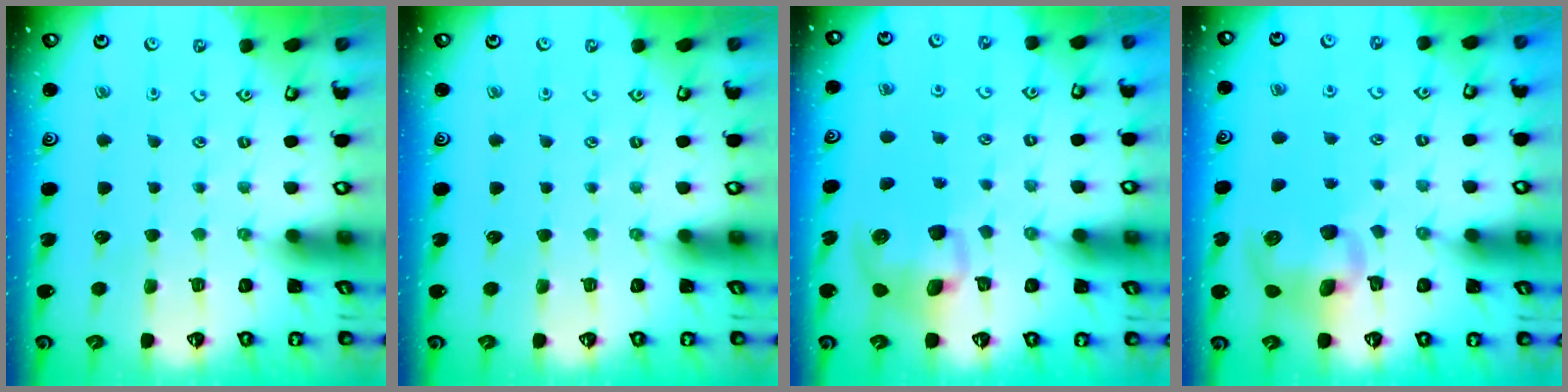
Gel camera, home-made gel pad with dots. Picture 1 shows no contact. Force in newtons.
{"total": 0.0}
{"total": 11.3, "press": 11.2, "slide": 1.2}
{"total": 9.6, "press": 9.6, "slide": 1.2}